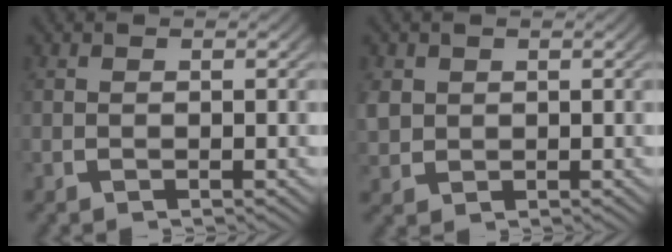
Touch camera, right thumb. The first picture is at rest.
{"total": 2.6, "force": [0.5, 2.3, 1.0], "torque": [-0.033, -0.010, 0.020]}